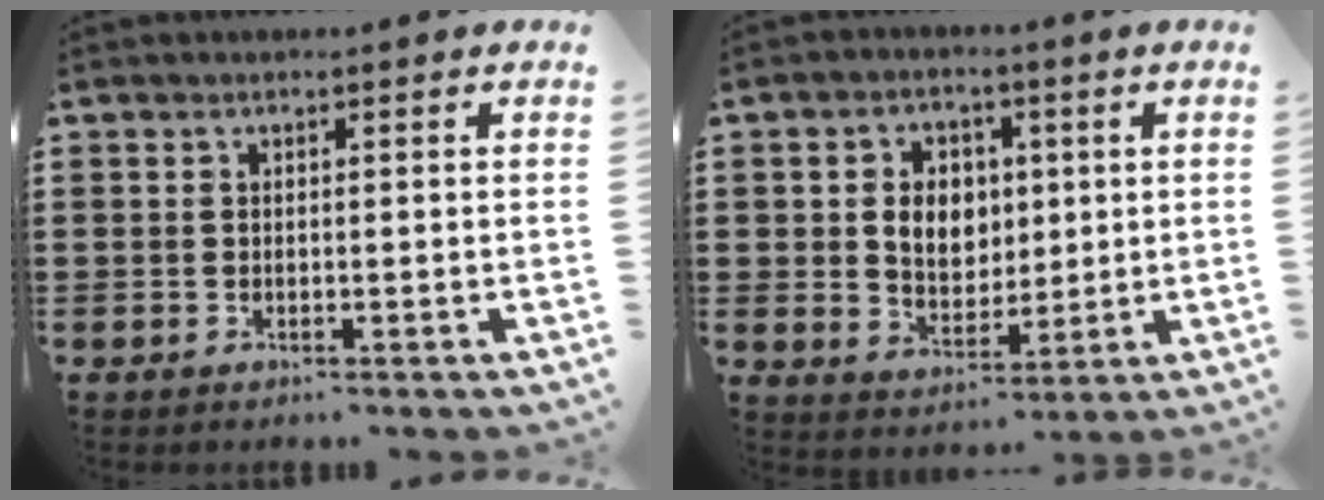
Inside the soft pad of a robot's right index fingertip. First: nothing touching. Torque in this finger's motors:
{"motor_torque": [0.49, 0.04, 0.30, 0.08]}